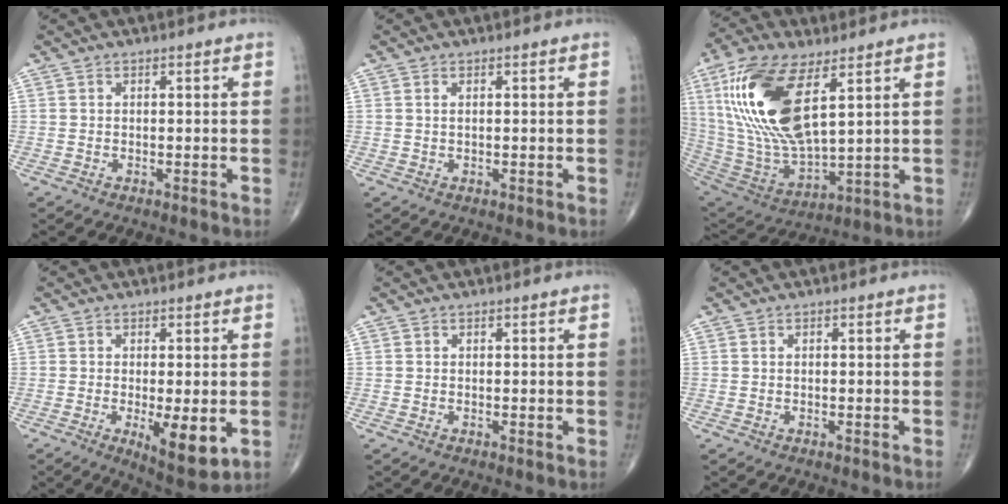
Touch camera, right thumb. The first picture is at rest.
{"total": 0.6, "force": [0.3, 0.2, 0.5], "torque": [-0.013, 0.004, 0.006]}
{"total": 22.8, "force": [7.9, 9.5, 19.2], "torque": [-0.399, -0.031, 0.157]}
{"total": 8.3, "force": [-2.0, 2.7, 7.6], "torque": [-0.114, -0.023, -0.026]}
{"total": 0.0}
{"total": 0.0}